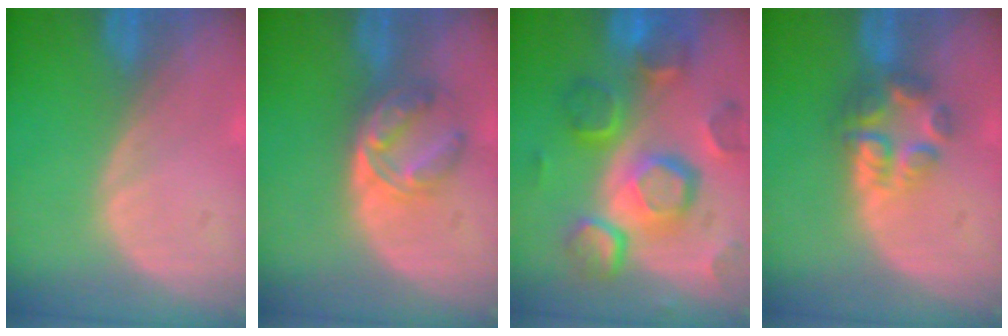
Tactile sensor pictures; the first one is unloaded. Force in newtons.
{"total": 5.6, "press": 5.4, "slide": 1.4}
{"total": 12.4, "press": 10.7, "slide": 6.2}
{"total": 6.0, "press": 5.3, "slide": 2.8}